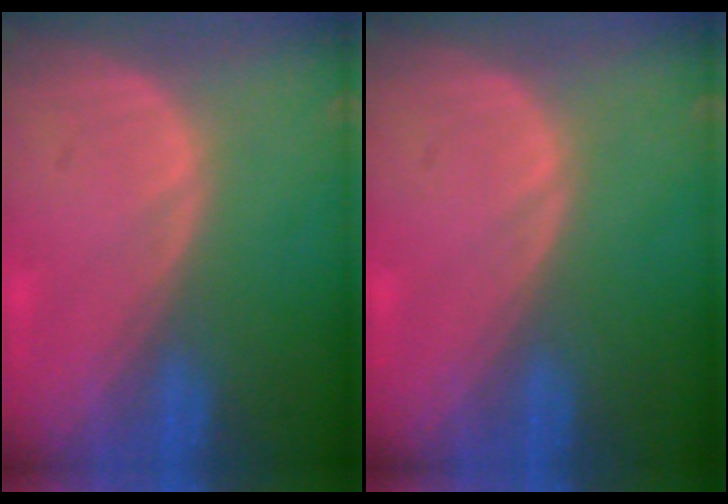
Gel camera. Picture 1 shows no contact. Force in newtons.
{"total": 0.0}